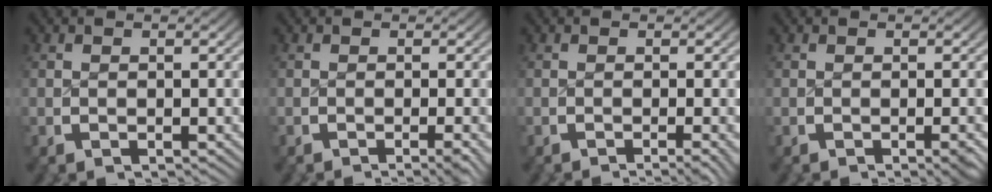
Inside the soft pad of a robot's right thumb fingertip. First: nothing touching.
{"total": 1.6, "force": [-1.0, -0.2, 1.3], "torque": [-0.016, 0.003, -0.016]}
{"total": 2.0, "force": [-1.5, 0.0, 1.3], "torque": [-0.014, 0.000, -0.021]}
{"total": 0.9, "force": [-0.4, -0.3, 0.8], "torque": [-0.008, 0.005, -0.005]}